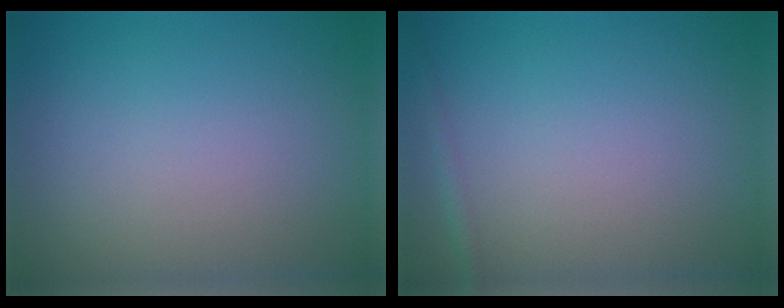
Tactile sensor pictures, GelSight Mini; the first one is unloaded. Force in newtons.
{"total": 0.9, "press": 0.9, "slide": 0.1}